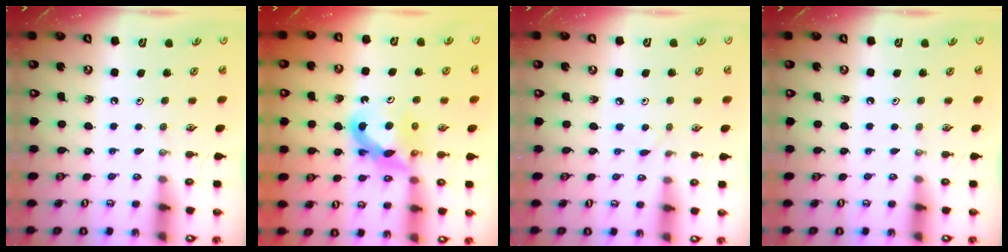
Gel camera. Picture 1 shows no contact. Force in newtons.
{"total": 7.5, "press": 7.5, "slide": 0.1}
{"total": 2.2, "press": 2.2, "slide": 0.3}
{"total": 0.0}